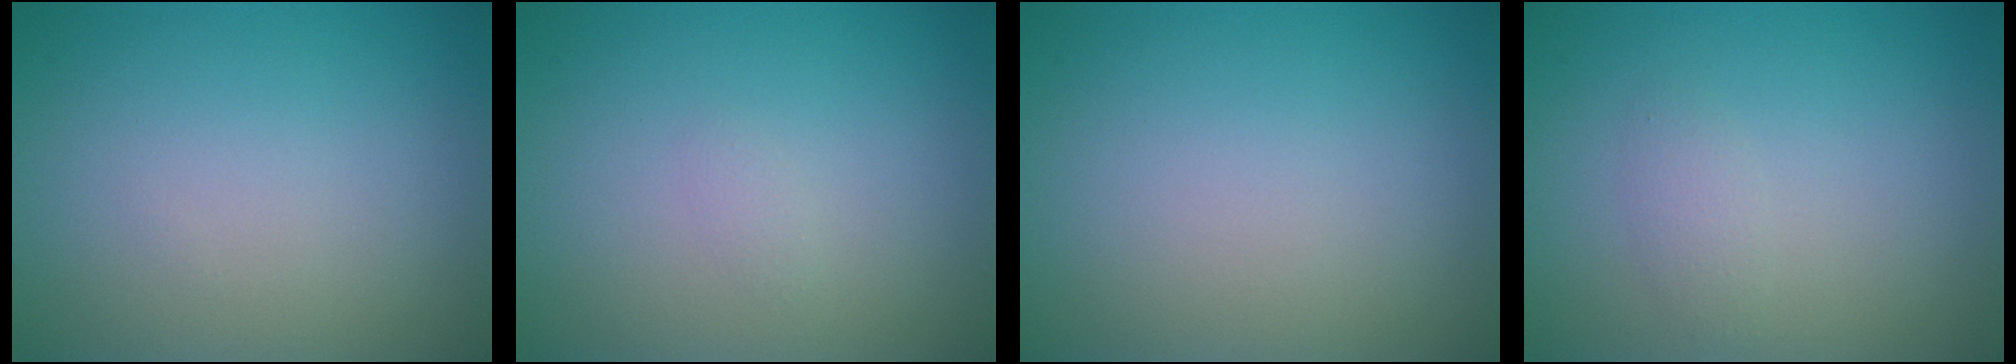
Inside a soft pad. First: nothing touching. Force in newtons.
{"total": 0.5, "press": 0.5, "slide": 0.1}
{"total": 0.0}
{"total": 1.1, "press": 1.1, "slide": 0.0}